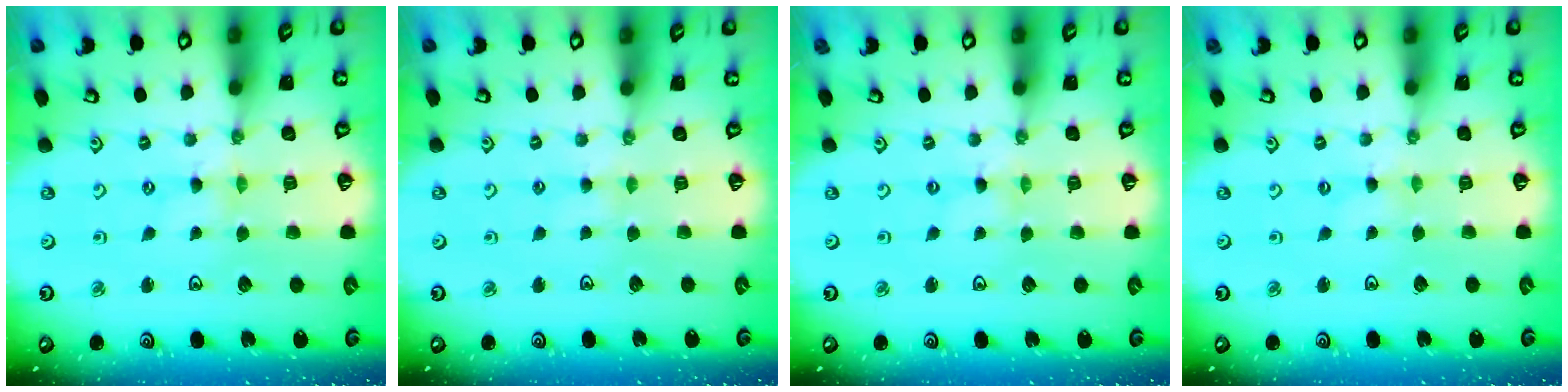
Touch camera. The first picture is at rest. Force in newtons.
{"total": 2.1, "press": 2.1, "slide": 0.4}
{"total": 0.0}
{"total": 0.0}